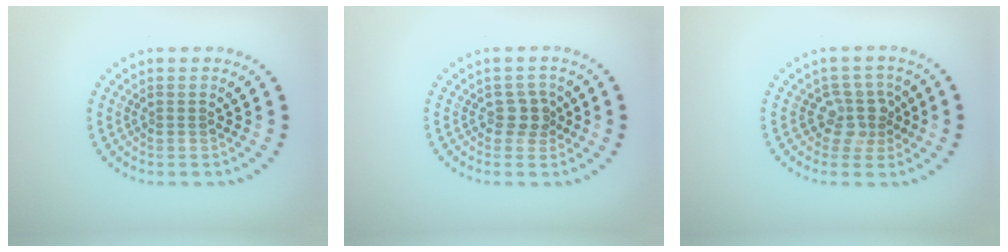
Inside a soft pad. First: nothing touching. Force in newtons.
{"total": 1.8, "press": 1.6, "slide": 0.9}
{"total": 2.8, "press": 2.2, "slide": 1.8}